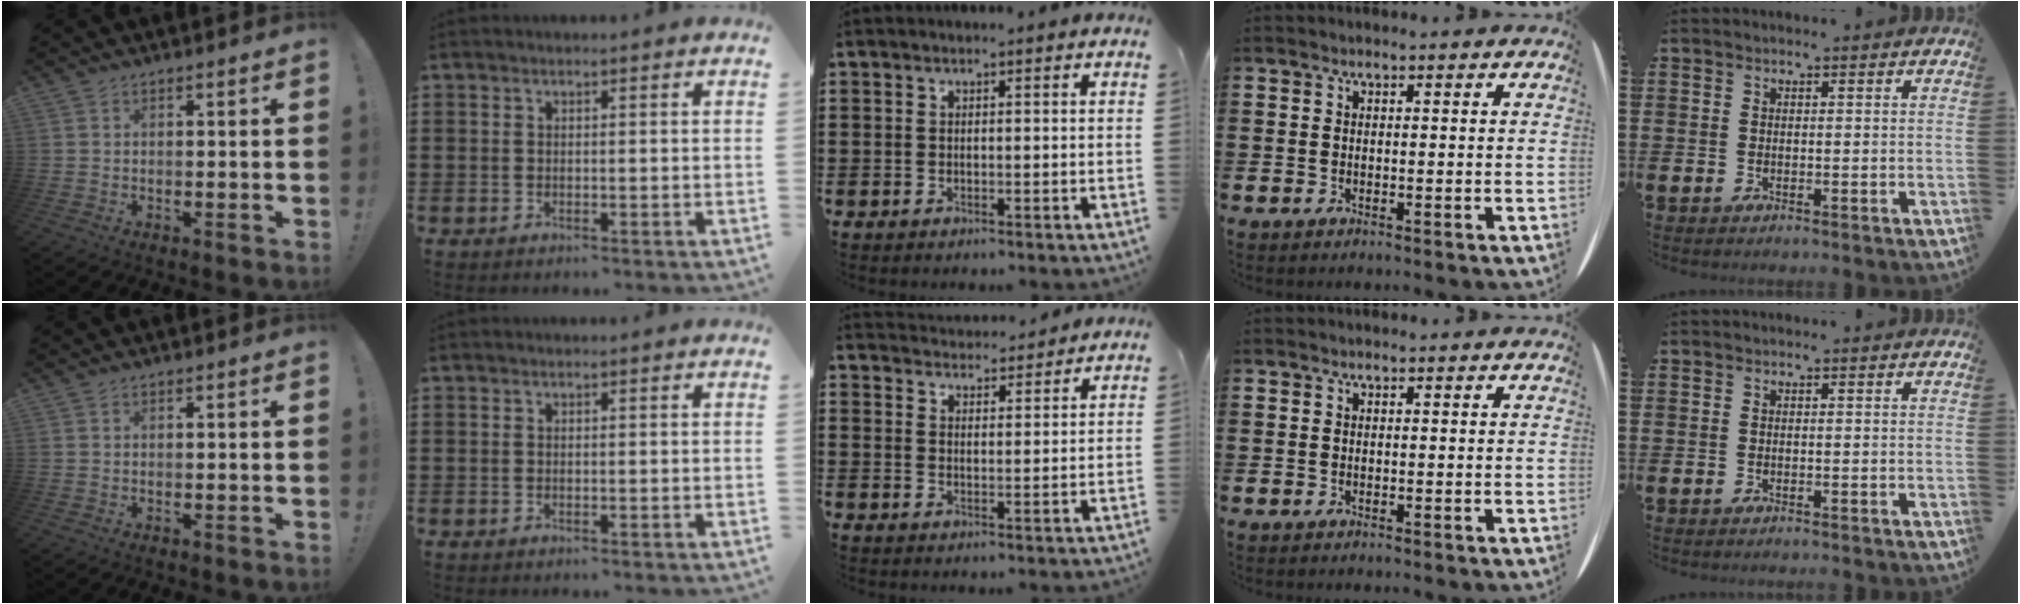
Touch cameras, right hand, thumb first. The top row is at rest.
{"middle": {"total": 3.5, "force": [3.5, 0.4, -0.3], "torque": [-0.005, -0.016, 0.065]}}